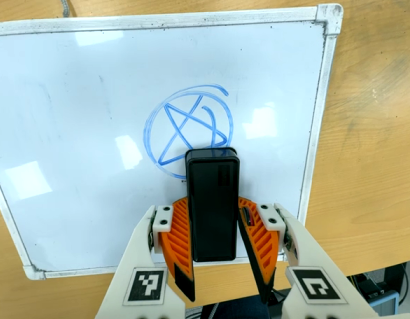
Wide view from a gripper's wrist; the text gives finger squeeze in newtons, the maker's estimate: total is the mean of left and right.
{"total": 5.1, "left": 4.6, "right": 5.6}